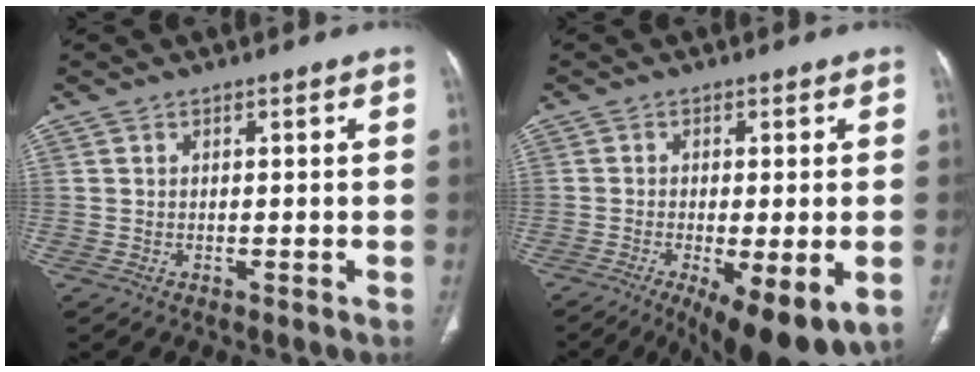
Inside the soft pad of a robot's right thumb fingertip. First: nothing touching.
{"total": 13.6, "force": [-5.7, 4.3, 11.5], "torque": [-0.162, -0.015, -0.079]}